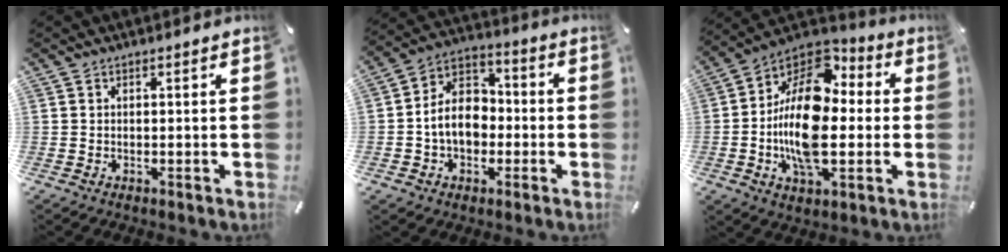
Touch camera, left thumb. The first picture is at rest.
{"total": 10.8, "force": [-2.2, 8.8, 5.9], "torque": [-0.129, 0.022, -0.040]}
{"total": 19.7, "force": [-1.1, 11.8, 15.7], "torque": [-0.317, -0.003, -0.028]}